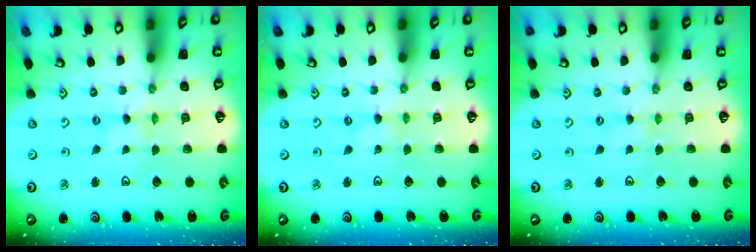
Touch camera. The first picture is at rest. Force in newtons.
{"total": 0.0}
{"total": 0.5, "press": 0.5, "slide": 0.1}